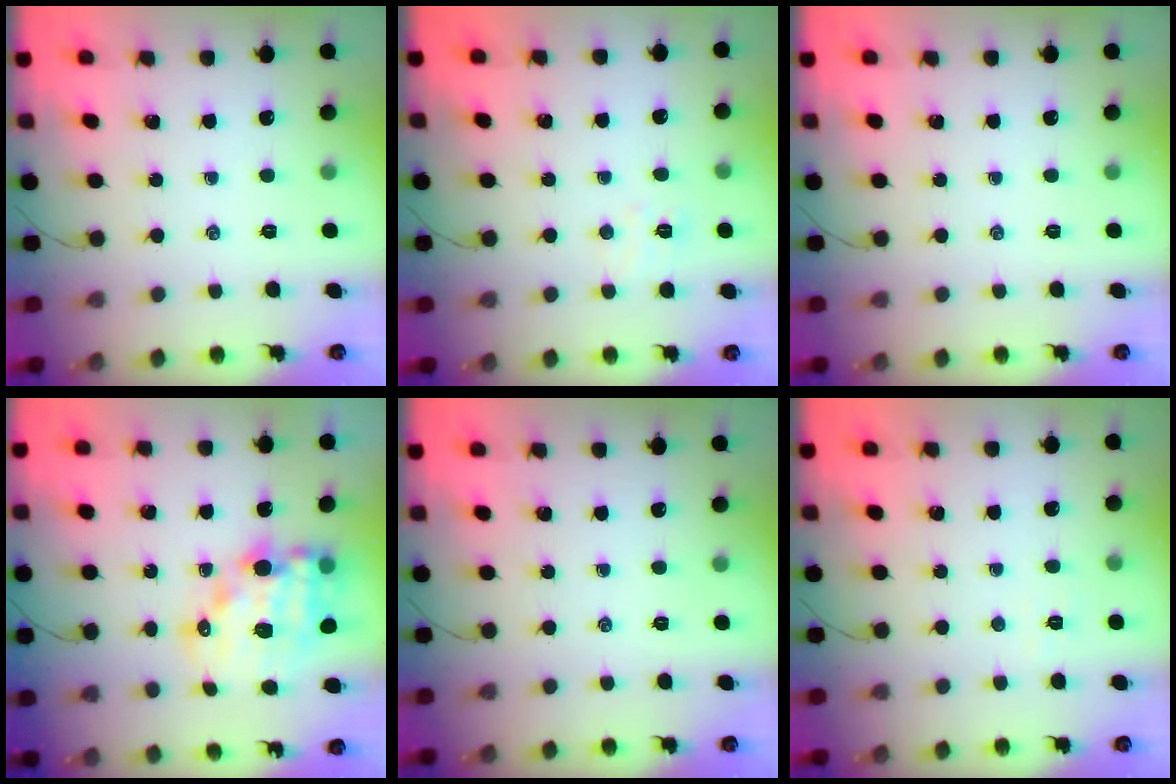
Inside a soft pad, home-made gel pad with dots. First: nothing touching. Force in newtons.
{"total": 3.9, "press": 3.8, "slide": 0.9}
{"total": 0.0}
{"total": 15.4, "press": 15.1, "slide": 3.4}
{"total": 0.0}
{"total": 2.5, "press": 2.4, "slide": 0.7}